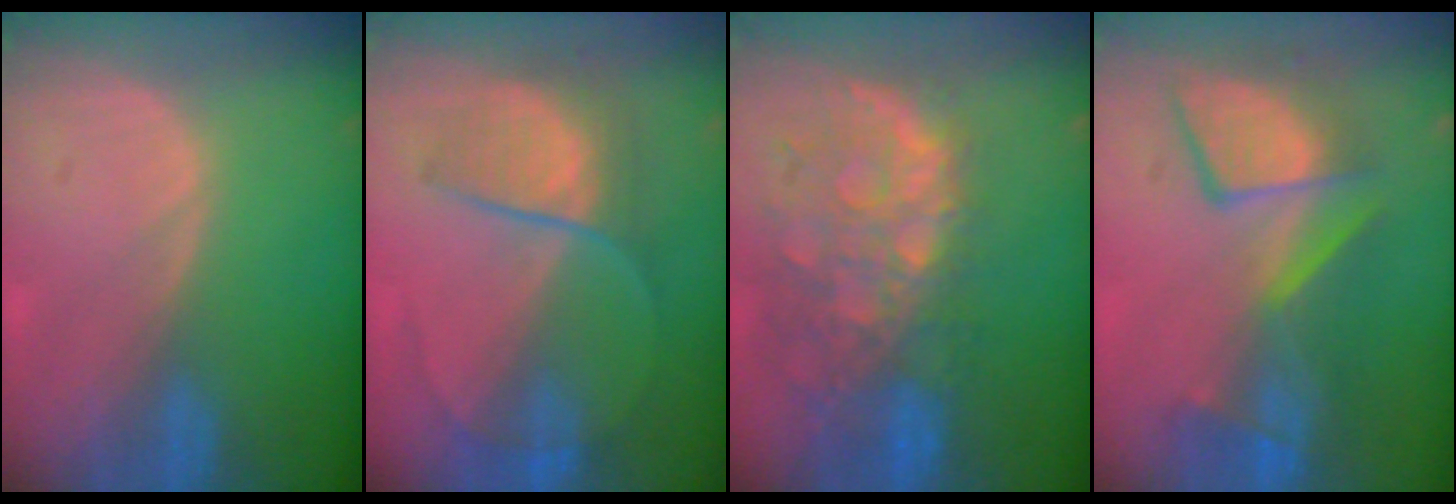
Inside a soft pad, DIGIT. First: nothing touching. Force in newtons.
{"total": 6.7, "press": 6.5, "slide": 1.7}
{"total": 12.0, "press": 10.0, "slide": 6.7}
{"total": 9.5, "press": 9.2, "slide": 2.1}